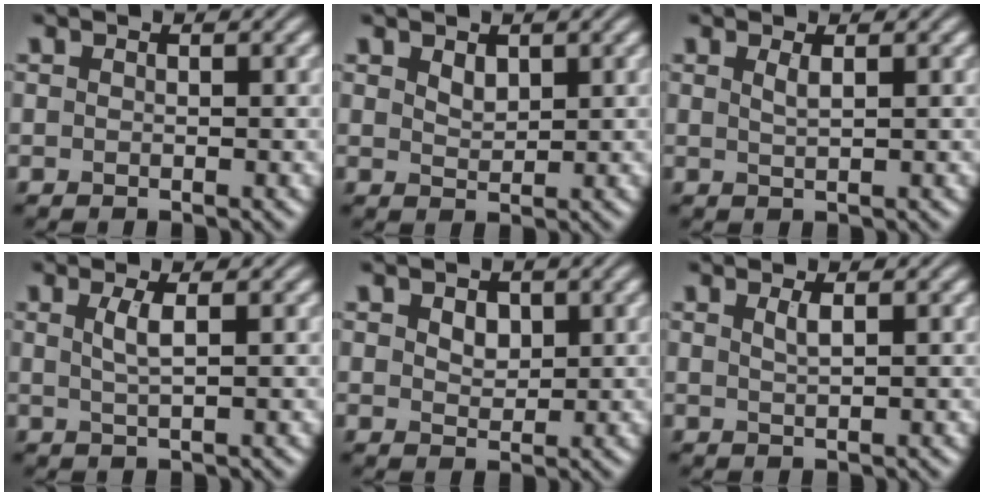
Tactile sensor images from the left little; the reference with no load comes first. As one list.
[{"total": 1.4, "force": [0.9, 0.8, 0.8], "torque": [-0.016, -0.002, 0.022]}, {"total": 1.2, "force": [0.6, 0.3, 1.0], "torque": [-0.015, 0.001, 0.009]}, {"total": 2.0, "force": [0.6, 0.5, 1.9], "torque": [-0.036, 0.000, 0.009]}, {"total": 2.0, "force": [0.8, 1.3, 1.2], "torque": [-0.025, -0.001, 0.016]}, {"total": 1.3, "force": [0.6, 0.4, 1.1], "torque": [-0.016, 0.002, 0.009]}]